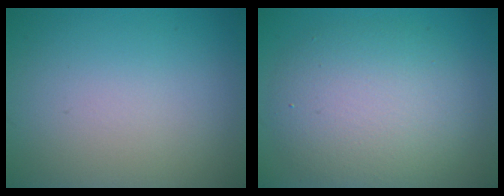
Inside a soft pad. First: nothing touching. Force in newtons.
{"total": 6.8, "press": 6.8, "slide": 0.6}